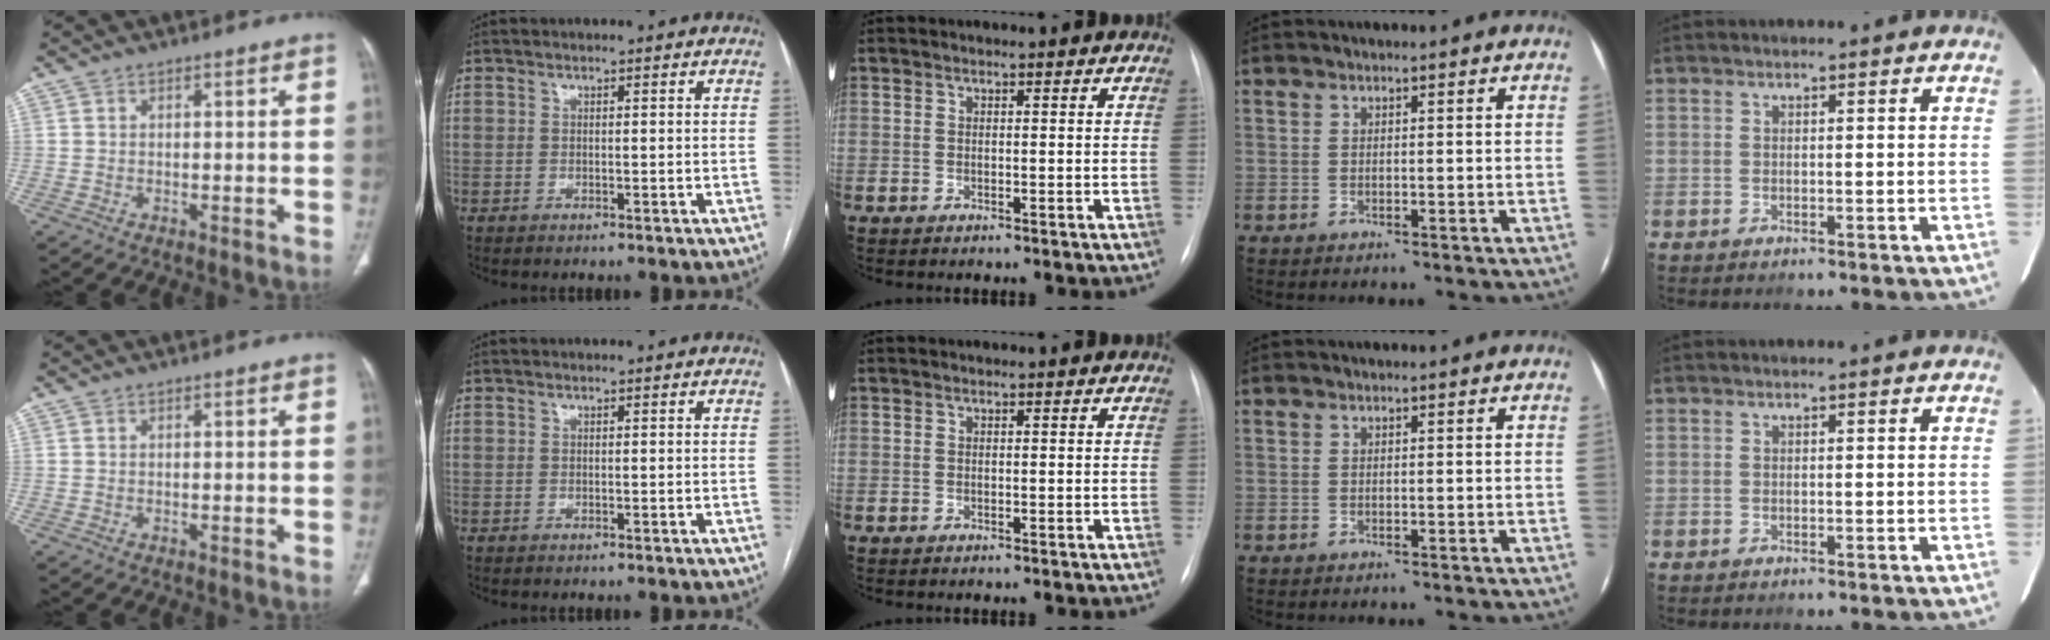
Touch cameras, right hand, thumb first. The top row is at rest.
{}